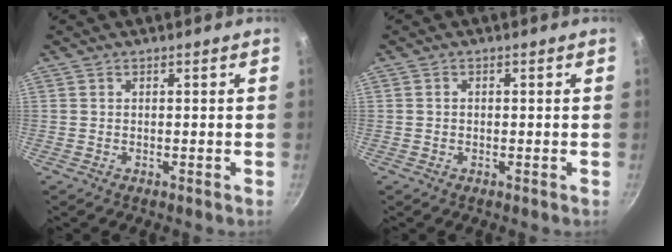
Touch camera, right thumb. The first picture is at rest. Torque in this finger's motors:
{"motor_torque": [0.01, 0.09, -0.25, 0.34, 0.06]}